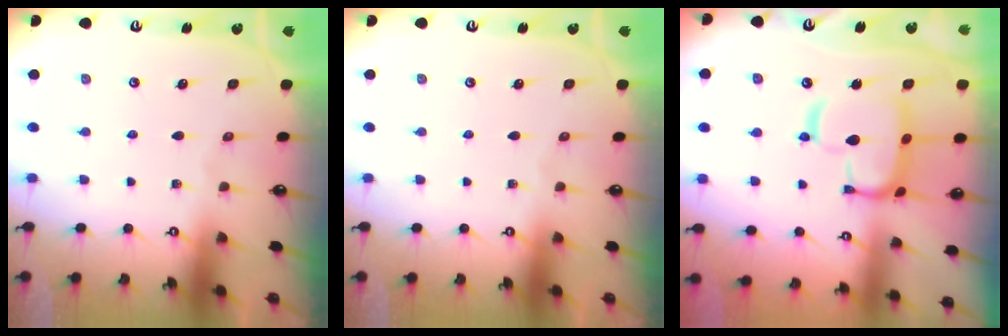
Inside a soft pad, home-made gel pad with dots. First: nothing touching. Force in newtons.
{"total": 0.0}
{"total": 12.5, "press": 12.4, "slide": 1.3}